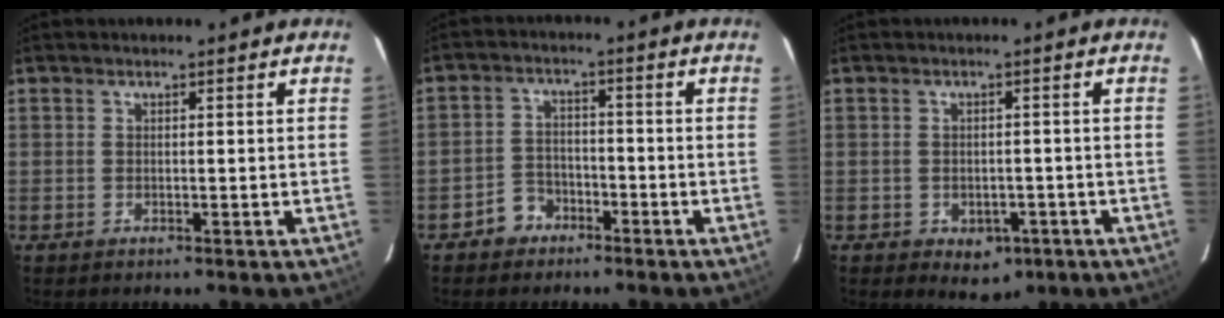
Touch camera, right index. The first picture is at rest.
{"total": 4.5, "force": [-2.8, 3.4, 0.7], "torque": [-0.009, 0.014, -0.049]}
{"total": 4.0, "force": [-1.9, 2.8, 2.1], "torque": [-0.021, 0.003, -0.012]}